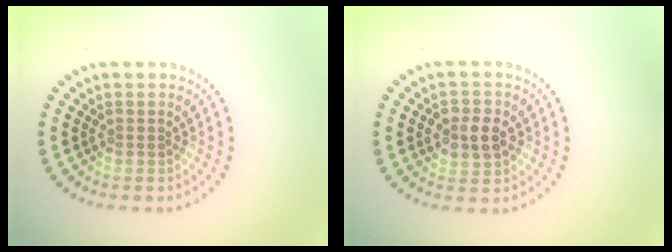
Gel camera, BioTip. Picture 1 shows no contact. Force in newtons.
{"total": 2.8, "press": 2.8, "slide": 0.3}